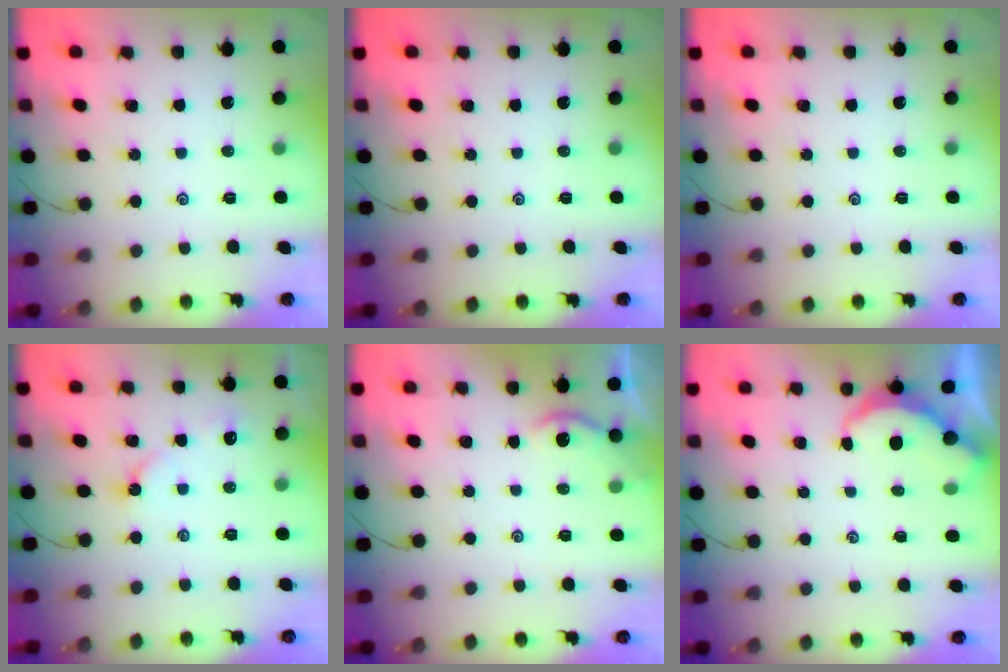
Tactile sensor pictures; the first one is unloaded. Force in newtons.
{"total": 0.0}
{"total": 0.0}
{"total": 3.5, "press": 3.5, "slide": 0.5}
{"total": 2.8, "press": 2.8, "slide": 0.3}
{"total": 3.2, "press": 3.2, "slide": 0.4}